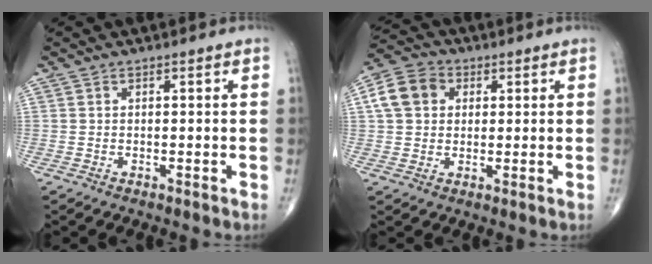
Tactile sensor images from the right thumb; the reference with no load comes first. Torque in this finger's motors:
{"motor_torque": [1.34, 1.17, 0.46, 0.06, 0.02]}